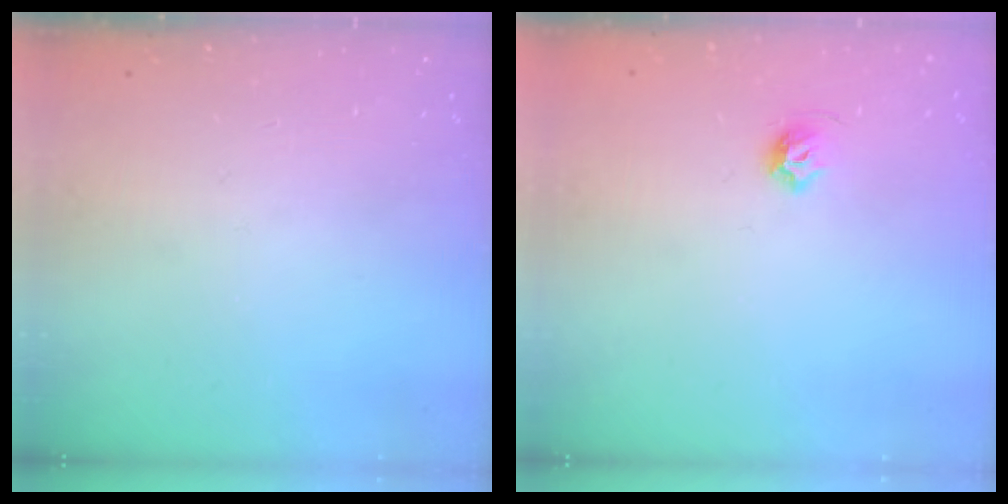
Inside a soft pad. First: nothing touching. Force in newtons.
{"total": 5.0, "press": 4.9, "slide": 0.8}